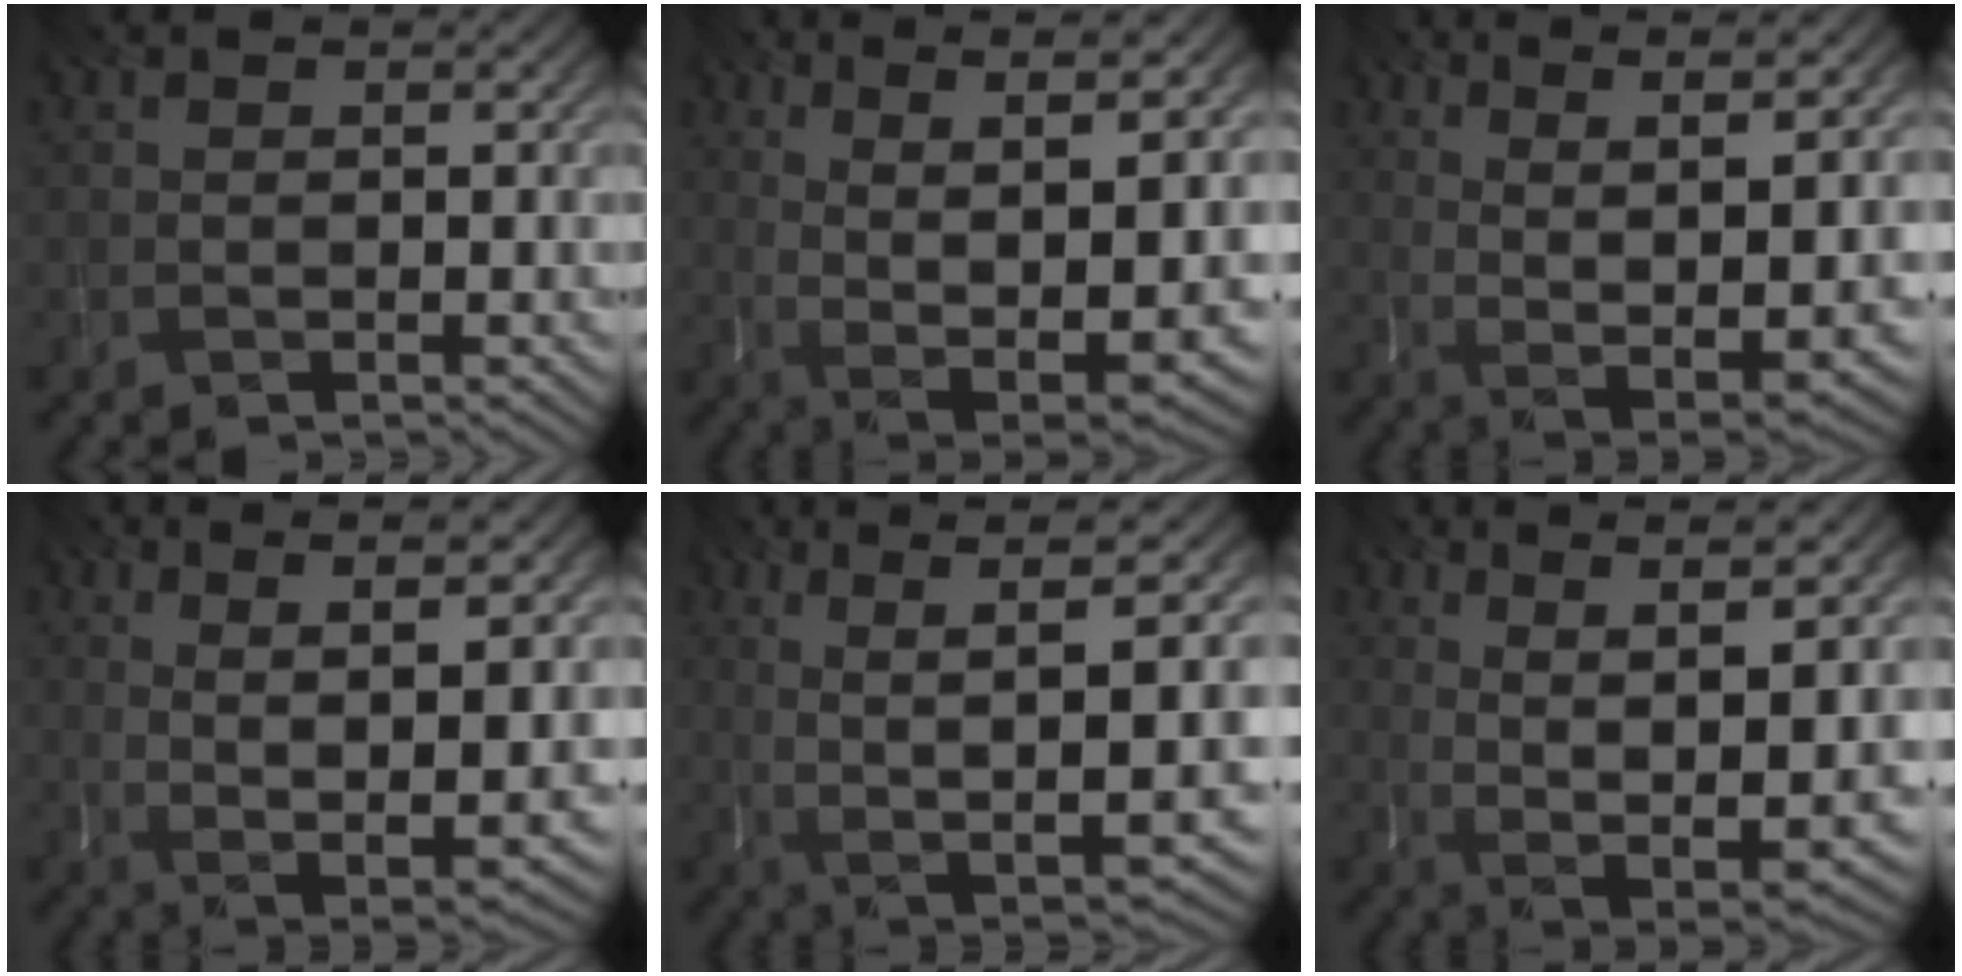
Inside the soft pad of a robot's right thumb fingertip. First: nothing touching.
{"total": 13.0, "force": [2.8, 5.1, 11.6], "torque": [-0.202, 0.008, 0.060]}
{"total": 11.7, "force": [4.2, 3.6, 10.3], "torque": [-0.191, 0.011, 0.075]}
{"total": 10.0, "force": [2.4, 2.5, 9.4], "torque": [-0.173, 0.002, 0.049]}
{"total": 10.2, "force": [-0.5, 2.9, 9.7], "torque": [-0.193, 0.003, 0.001]}
{"total": 11.8, "force": [2.6, 3.9, 10.9], "torque": [-0.198, 0.009, 0.056]}